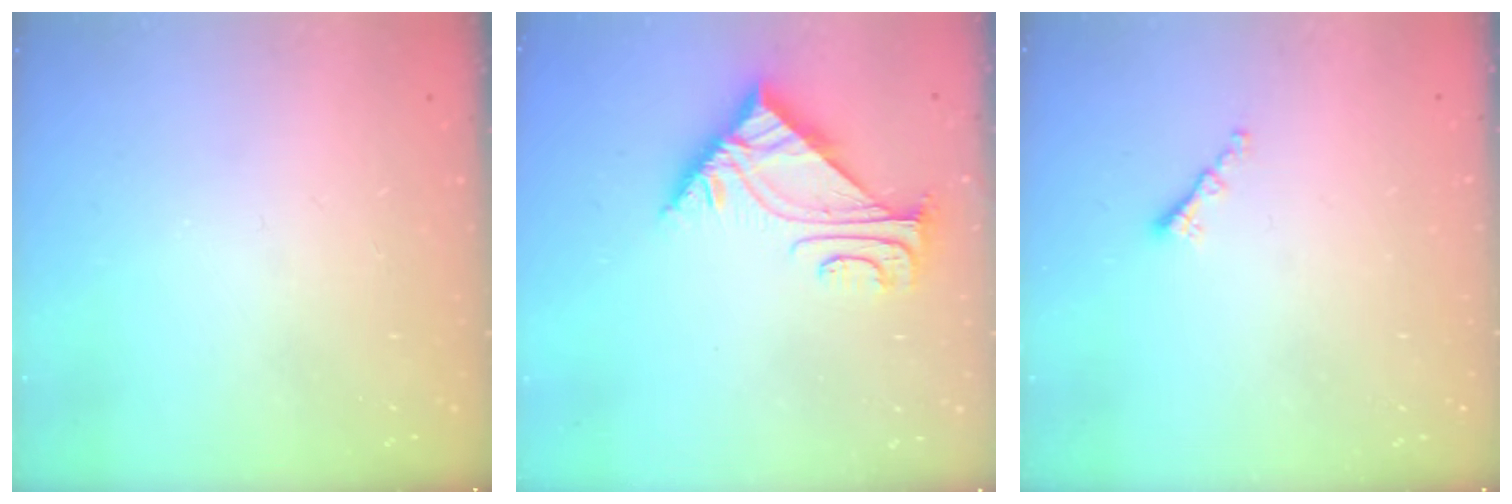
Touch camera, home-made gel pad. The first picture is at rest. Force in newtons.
{"total": 5.5, "press": 5.4, "slide": 0.8}
{"total": 1.3, "press": 1.2, "slide": 0.5}